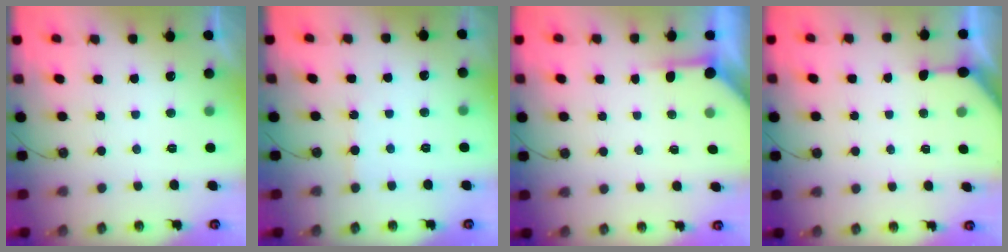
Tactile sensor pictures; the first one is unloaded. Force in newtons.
{"total": 4.2, "press": 4.2, "slide": 0.6}
{"total": 3.4, "press": 3.3, "slide": 0.4}
{"total": 3.3, "press": 3.3, "slide": 0.3}